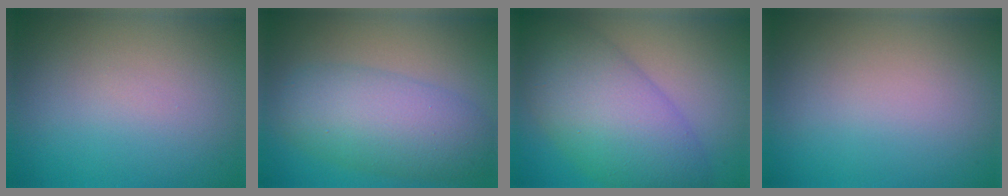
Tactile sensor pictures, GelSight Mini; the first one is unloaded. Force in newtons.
{"total": 6.9, "press": 6.9, "slide": 0.1}
{"total": 9.4, "press": 9.4, "slide": 0.2}
{"total": 0.0}